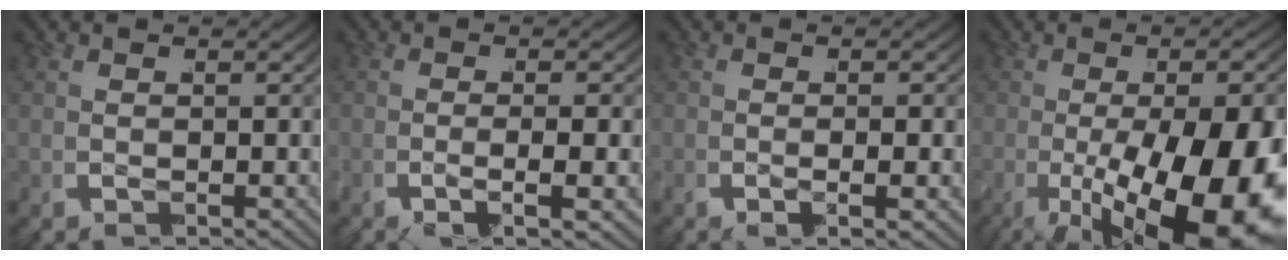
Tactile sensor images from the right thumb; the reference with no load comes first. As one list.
[{"total": 4.0, "force": [-1.1, 1.2, 3.7], "torque": [-0.073, -0.004, -0.023]}, {"total": 2.0, "force": [-0.7, 0.6, 1.8], "torque": [-0.037, -0.005, -0.015]}, {"total": 20.5, "force": [-6.0, 11.2, 16.1], "torque": [-0.279, -0.057, -0.058]}]